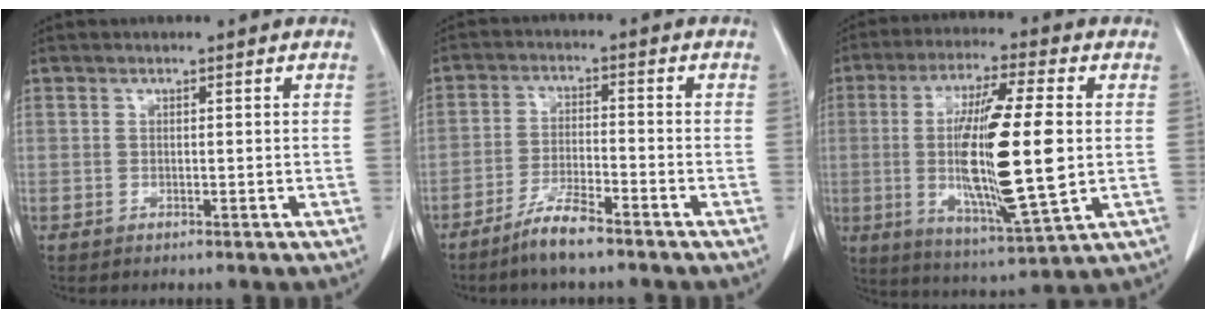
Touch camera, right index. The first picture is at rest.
{"total": 5.9, "force": [-4.6, 0.5, 3.6], "torque": [-0.075, -0.010, -0.089]}
{"total": 17.9, "force": [-0.3, 1.8, 17.8], "torque": [-0.331, -0.020, -0.005]}